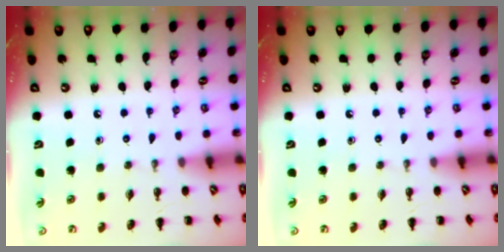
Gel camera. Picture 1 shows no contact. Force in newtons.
{"total": 0.0}